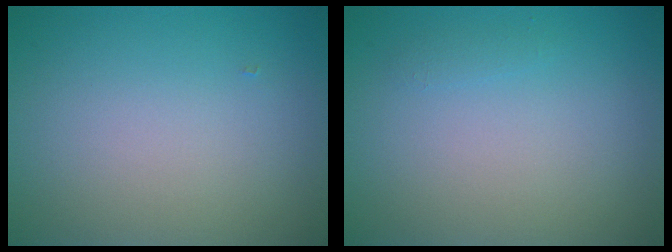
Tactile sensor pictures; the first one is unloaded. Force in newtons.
{"total": 0.5, "press": 0.5, "slide": 0.1}